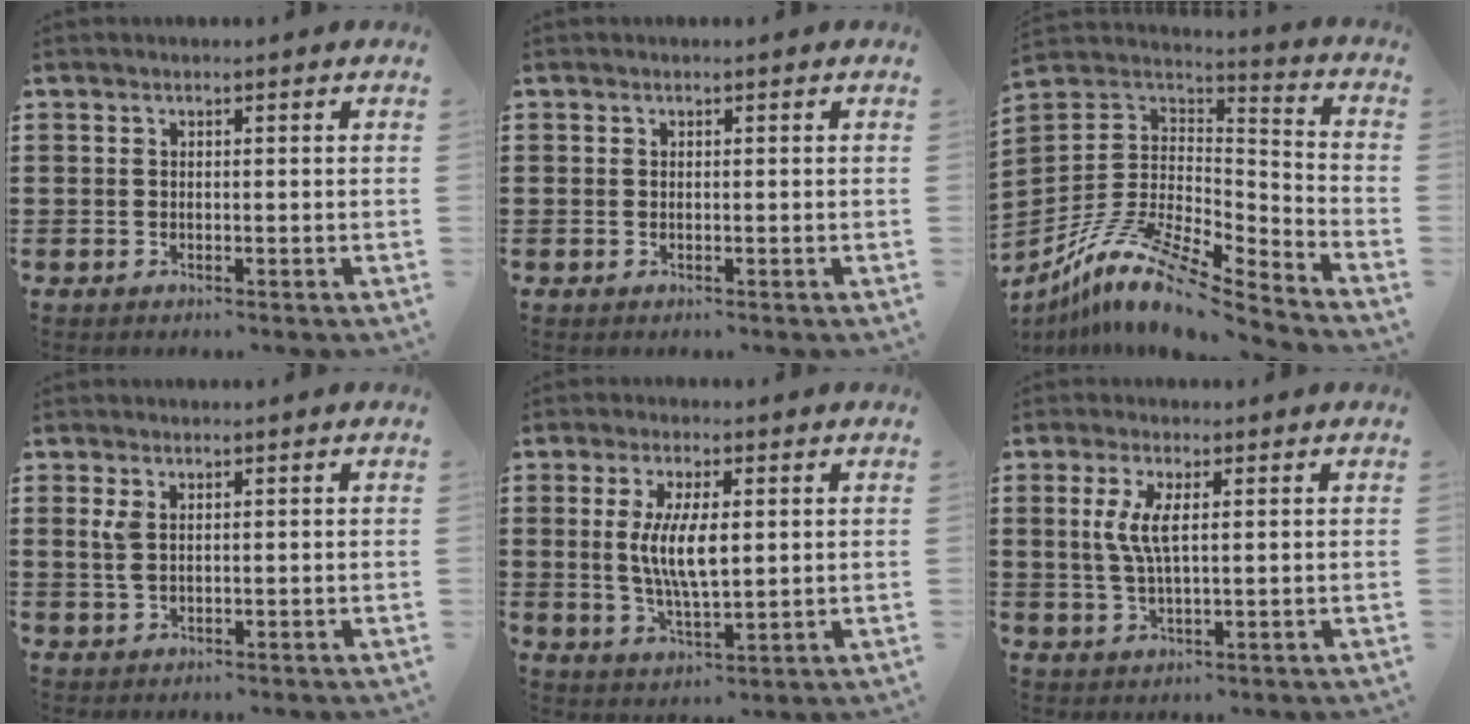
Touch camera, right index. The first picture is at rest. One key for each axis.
{"total": 0.0}
{"total": 12.2, "fx": -8.9, "fy": 3.0, "fz": 7.7, "tx": -0.168, "ty": 0.008, "tz": -0.177}
{"total": 2.4, "fx": 0.9, "fy": 1.2, "fz": 1.8, "tx": -0.041, "ty": 0.005, "tz": 0.016}
{"total": 7.6, "fx": 0.8, "fy": 2.5, "fz": 7.1, "tx": -0.136, "ty": 0.000, "tz": 0.010}
{"total": 5.0, "fx": 1.2, "fy": 1.4, "fz": 4.7, "tx": -0.102, "ty": -0.001, "tz": 0.017}